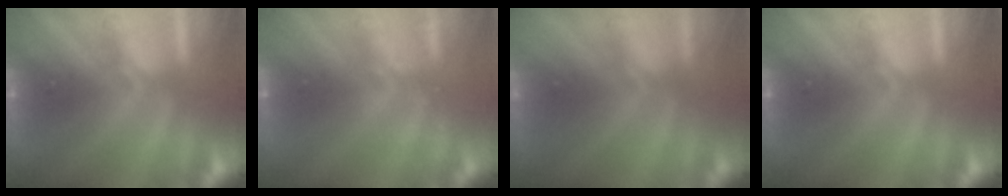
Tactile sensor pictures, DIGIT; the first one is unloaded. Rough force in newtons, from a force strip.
{"total": 2.2}
{"total": 2.7}
{"total": 0.0}